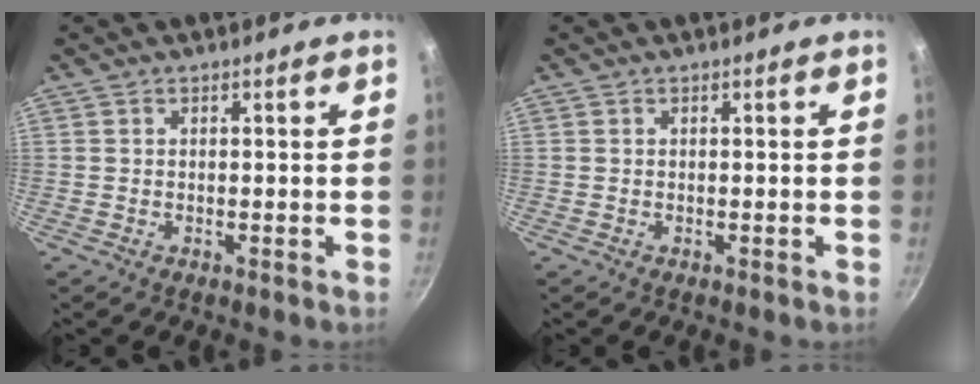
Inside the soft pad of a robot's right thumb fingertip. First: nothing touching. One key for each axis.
{"total": 0.0}